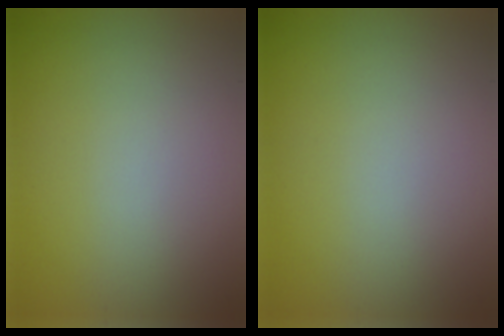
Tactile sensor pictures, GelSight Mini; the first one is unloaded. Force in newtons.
{"total": 0.0}